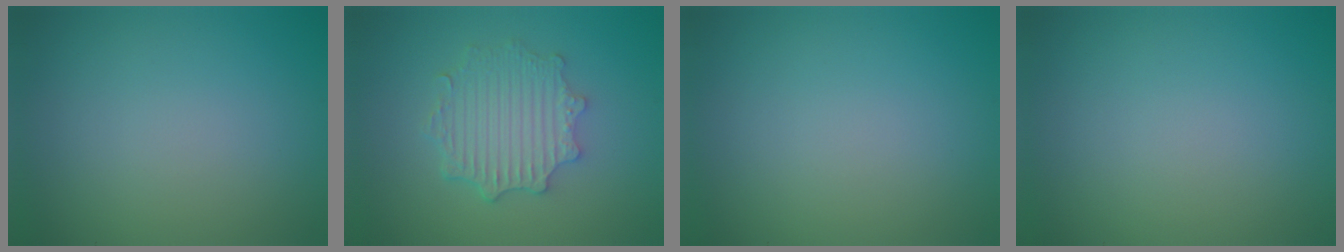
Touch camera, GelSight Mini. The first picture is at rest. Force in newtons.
{"total": 4.5, "press": 3.6, "slide": 2.8}
{"total": 0.0}
{"total": 0.0}